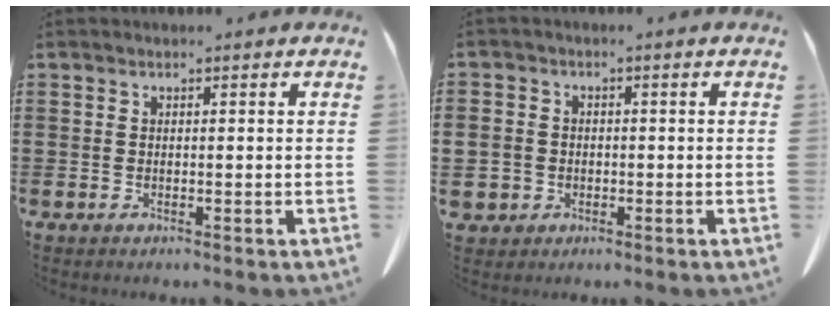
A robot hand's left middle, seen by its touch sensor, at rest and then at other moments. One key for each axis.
{"total": 2.8, "fx": -0.7, "fy": 2.7, "fz": 0.4, "tx": -0.027, "ty": 0.001, "tz": -0.019}